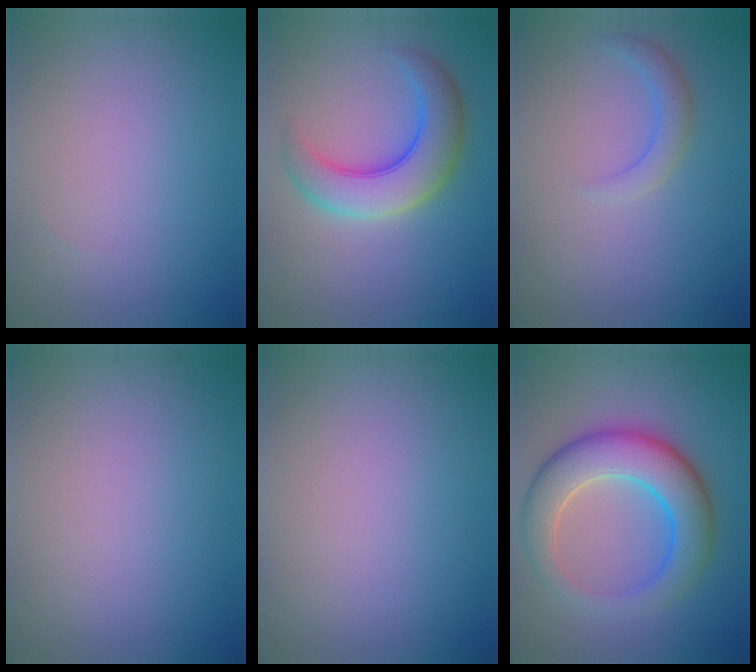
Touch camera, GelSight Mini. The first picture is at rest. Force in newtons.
{"total": 6.4, "press": 6.4, "slide": 0.2}
{"total": 1.9, "press": 1.9, "slide": 0.2}
{"total": 0.0}
{"total": 0.0}
{"total": 8.2, "press": 8.2, "slide": 0.6}